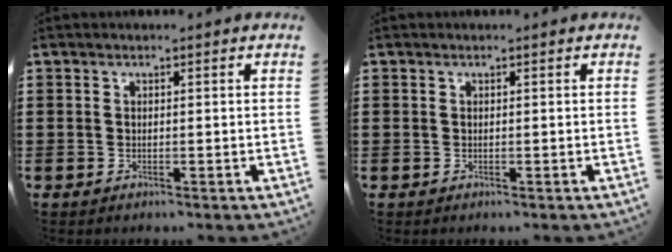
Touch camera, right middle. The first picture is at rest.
{"total": 0.0}